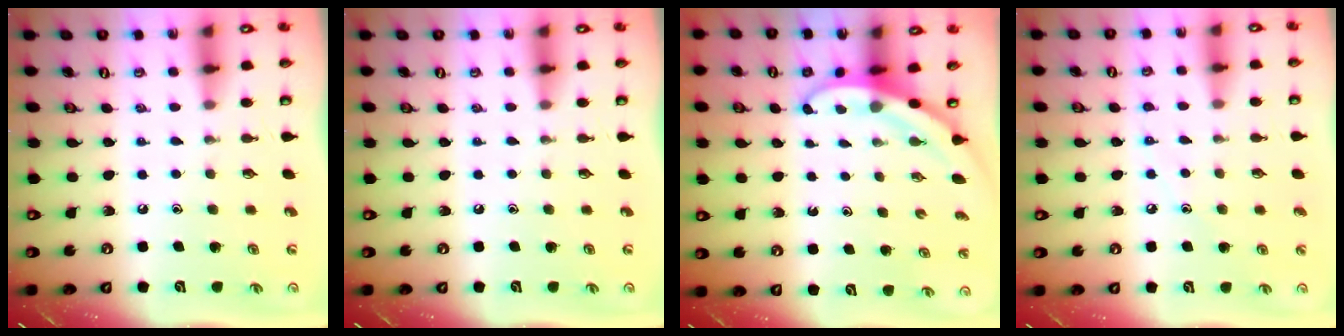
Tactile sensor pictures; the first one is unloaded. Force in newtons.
{"total": 0.0}
{"total": 3.1, "press": 3.1, "slide": 0.2}
{"total": 4.8, "press": 4.7, "slide": 0.6}